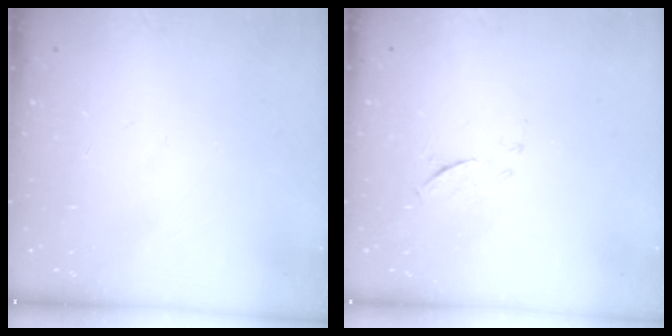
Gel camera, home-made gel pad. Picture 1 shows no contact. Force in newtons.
{"total": 6.3, "press": 6.2, "slide": 0.6}